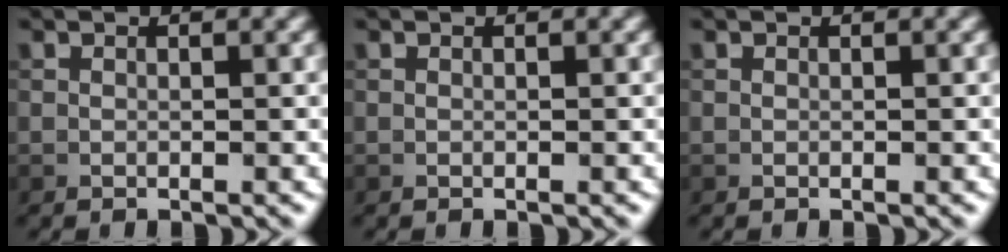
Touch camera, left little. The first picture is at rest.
{"total": 0.0}
{"total": 0.0}